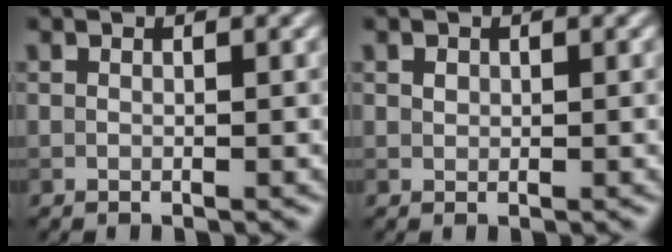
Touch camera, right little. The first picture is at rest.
{"total": 0.6, "force": [0.3, 0.5, 0.2], "torque": [-0.004, -0.002, 0.007]}